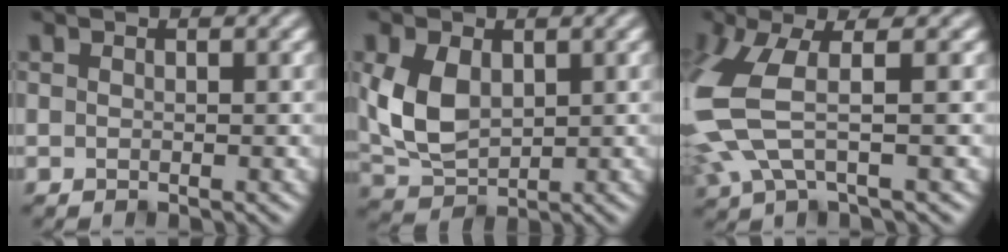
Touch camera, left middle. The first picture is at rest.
{"total": 4.8, "force": [0.7, 3.3, 3.4], "torque": [-0.084, -0.001, 0.021]}
{"total": 6.4, "force": [0.0, 2.3, 5.9], "torque": [-0.170, -0.005, -0.005]}